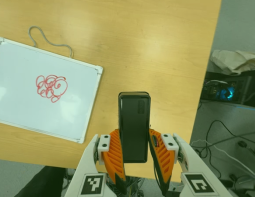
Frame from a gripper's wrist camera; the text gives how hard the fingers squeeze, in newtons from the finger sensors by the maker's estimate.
{"total": 5.0, "left": 3.3, "right": 6.6}